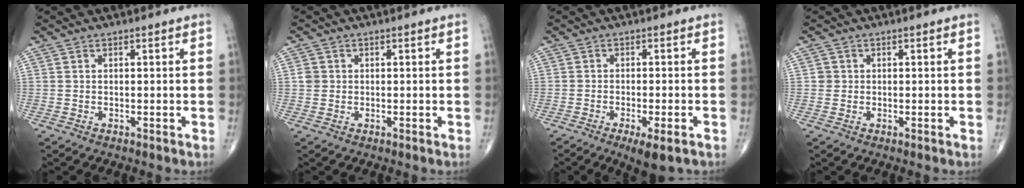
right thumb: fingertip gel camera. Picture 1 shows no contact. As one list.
[{"total": 1.6, "force": [0.1, 1.5, 0.4], "torque": [-0.001, 0.003, 0.002]}, {"total": 5.6, "force": [-3.2, 1.4, 4.4], "torque": [-0.069, -0.003, -0.046]}, {"total": 1.1, "force": [0.0, 1.1, 0.0], "torque": [0.008, 0.004, -0.001]}]